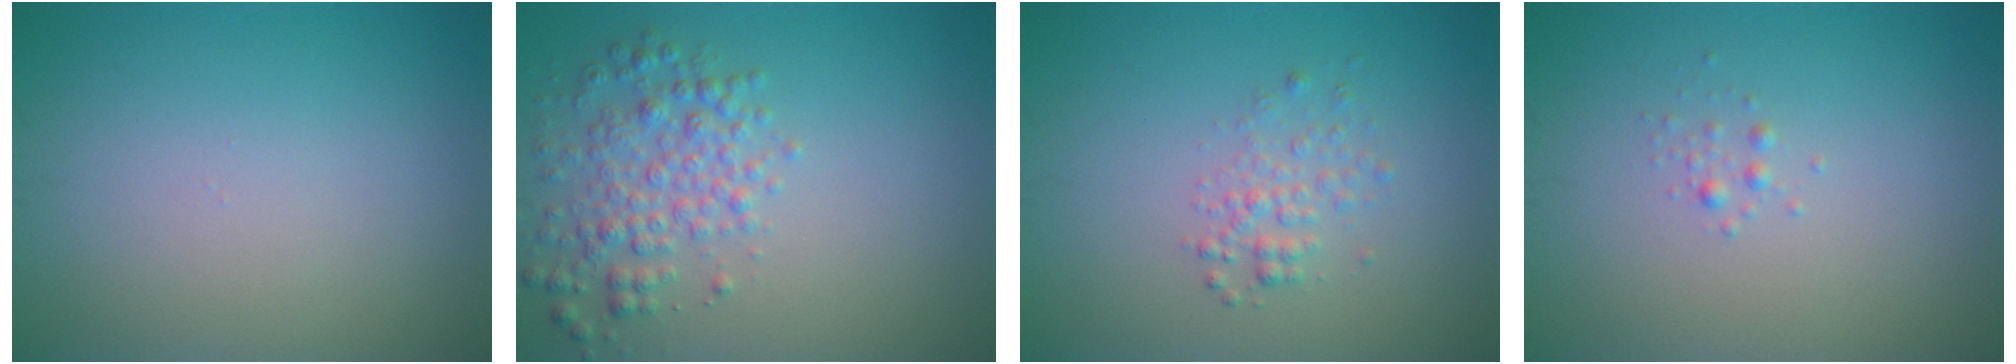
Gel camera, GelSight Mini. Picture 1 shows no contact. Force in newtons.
{"total": 3.7, "press": 3.7, "slide": 0.1}
{"total": 1.7, "press": 1.7, "slide": 0.1}
{"total": 0.7, "press": 0.7, "slide": 0.0}